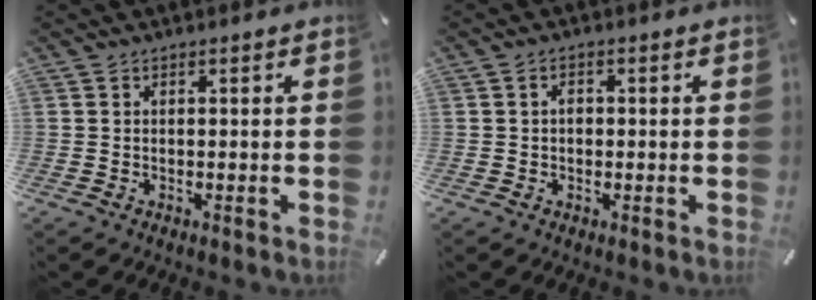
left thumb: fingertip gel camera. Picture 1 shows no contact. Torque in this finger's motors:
{"motor_torque": [0.00, -0.14, -0.28, -0.11, -0.07]}